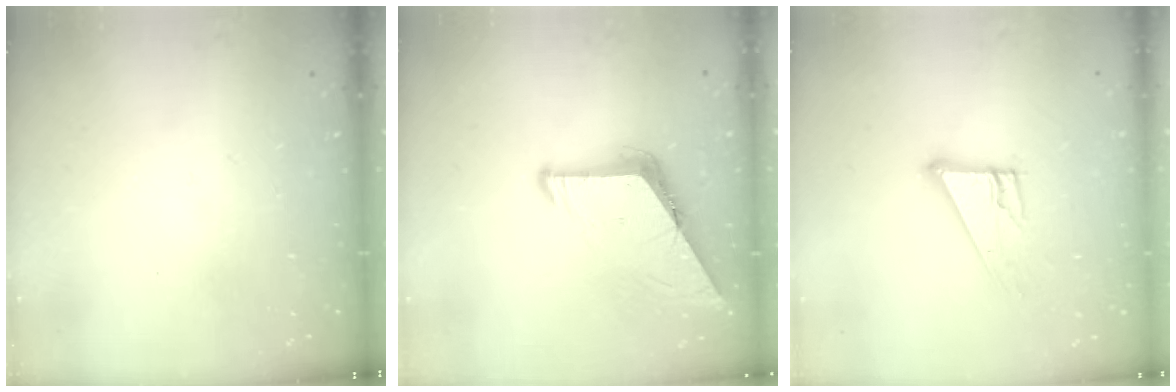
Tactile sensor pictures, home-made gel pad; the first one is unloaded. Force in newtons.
{"total": 8.6, "press": 8.5, "slide": 0.9}
{"total": 10.0, "press": 10.0, "slide": 0.5}